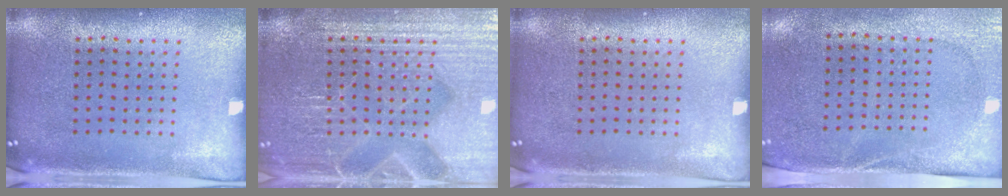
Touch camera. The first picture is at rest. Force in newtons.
{"total": 4.7, "press": 4.6, "slide": 0.6}
{"total": 0.0}
{"total": 2.7, "press": 2.1, "slide": 1.6}